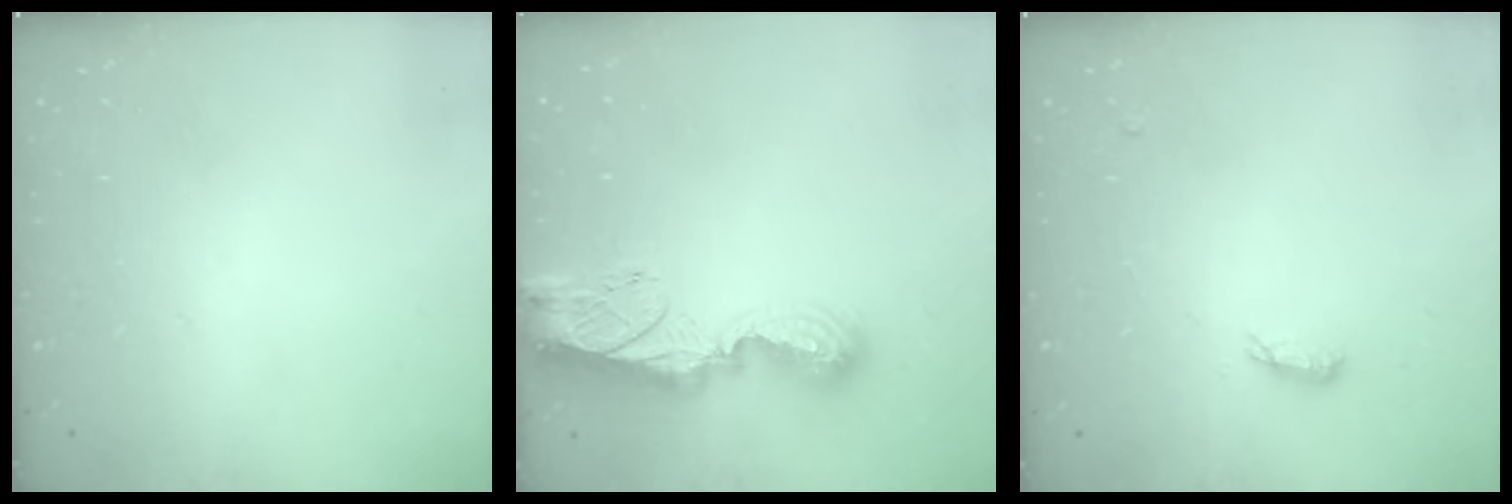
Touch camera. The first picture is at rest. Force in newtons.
{"total": 11.3, "press": 11.2, "slide": 1.0}
{"total": 6.1, "press": 5.8, "slide": 1.6}